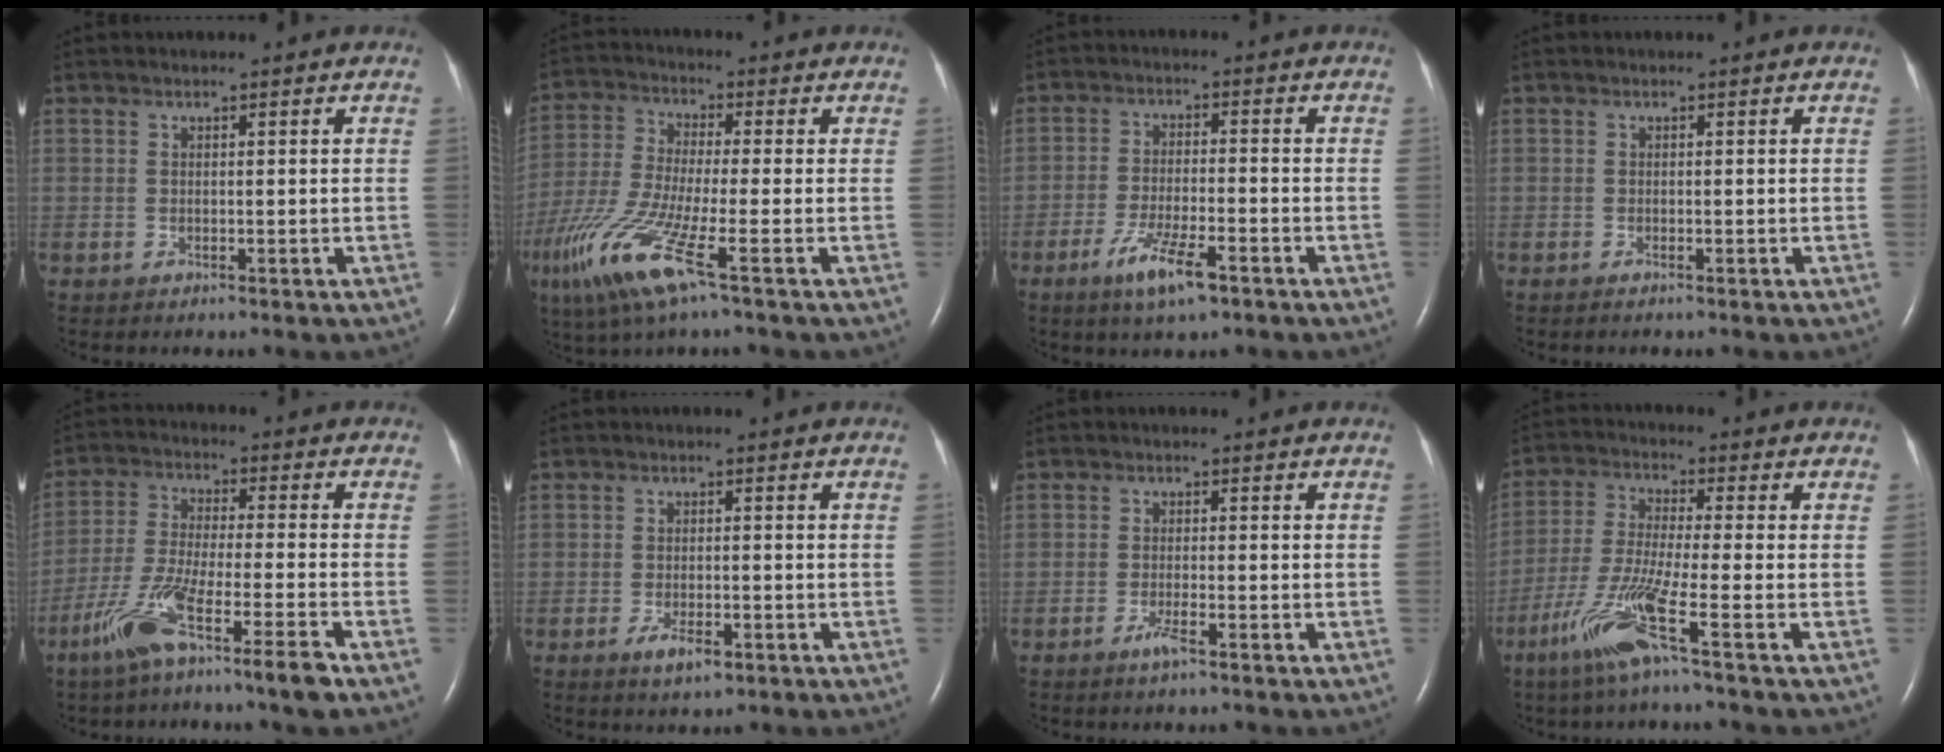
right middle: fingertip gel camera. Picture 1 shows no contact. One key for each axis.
{"total": 12.3, "fx": -5.9, "fy": 0.6, "fz": 10.8, "tx": -0.241, "ty": -0.030, "tz": -0.119}
{"total": 7.1, "fx": -4.2, "fy": 1.0, "fz": 5.6, "tx": -0.117, "ty": -0.013, "tz": -0.072}
{"total": 0.8, "fx": -0.6, "fy": 0.2, "fz": 0.4, "tx": -0.011, "ty": -0.002, "tz": -0.005}
{"total": 10.7, "fx": -6.9, "fy": -0.5, "fz": 8.1, "tx": -0.160, "ty": -0.024, "tz": -0.132}
{"total": 3.3, "fx": -1.8, "fy": 1.1, "fz": 2.5, "tx": -0.053, "ty": -0.003, "tz": -0.027}
{"total": 2.2, "fx": -1.4, "fy": -0.1, "fz": 1.6, "tx": -0.038, "ty": -0.003, "tz": -0.030}
{"total": 9.4, "fx": -5.1, "fy": -1.2, "fz": 7.8, "tx": -0.160, "ty": -0.027, "tz": -0.109}